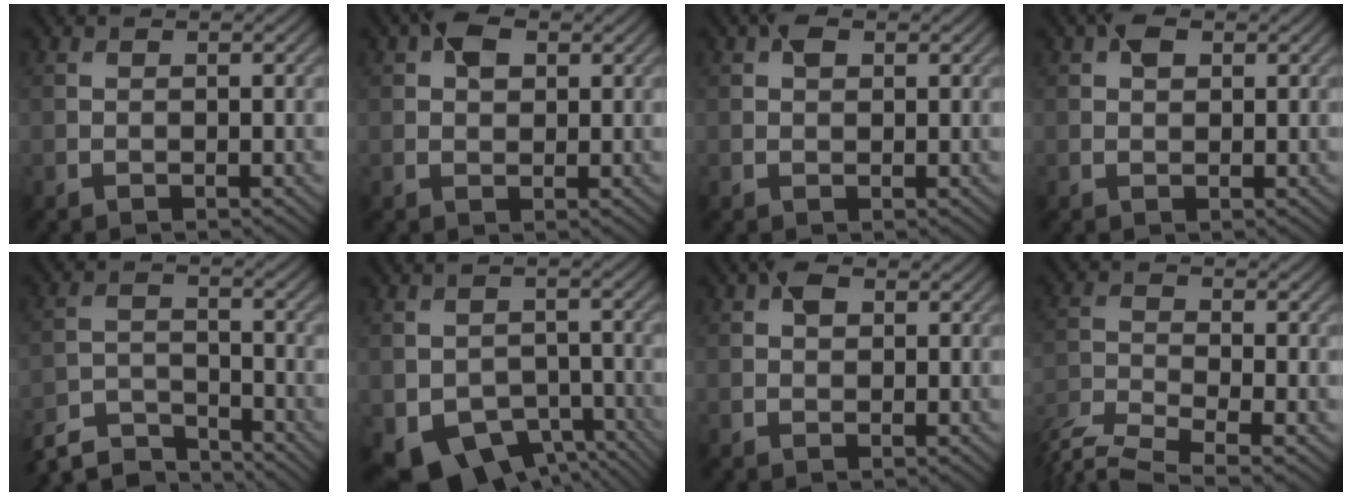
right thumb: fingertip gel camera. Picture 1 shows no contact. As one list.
[{"total": 3.3, "force": [1.3, 2.0, 2.2], "torque": [-0.039, 0.008, 0.018]}, {"total": 1.7, "force": [0.8, 1.1, 1.1], "torque": [-0.019, 0.006, 0.012]}, {"total": 2.1, "force": [1.0, 1.3, 1.3], "torque": [-0.023, 0.006, 0.013]}, {"total": 7.0, "force": [-6.5, 1.6, 2.0], "torque": [-0.044, -0.011, -0.128]}, {"total": 8.7, "force": [-4.6, 5.8, 4.4], "torque": [-0.084, -0.038, -0.065]}, {"total": 2.2, "force": [0.9, 1.4, 1.4], "torque": [-0.025, 0.007, 0.012]}, {"total": 6.5, "force": [-5.3, 1.4, 3.4], "torque": [-0.079, -0.020, -0.107]}]